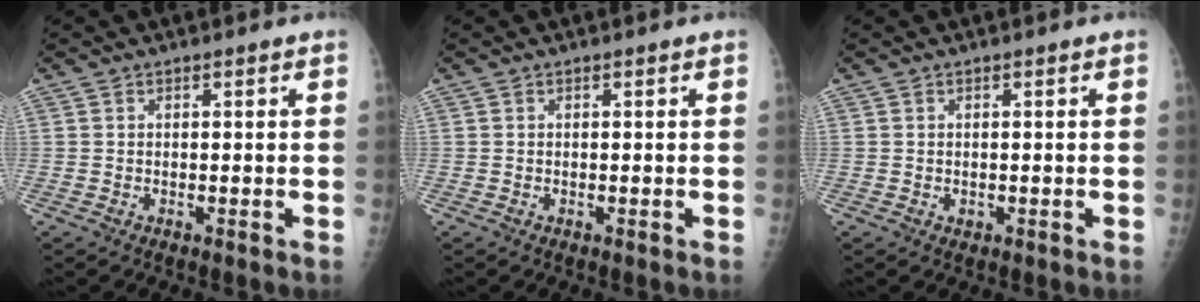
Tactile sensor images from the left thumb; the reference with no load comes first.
{"total": 0.0}
{"total": 0.9, "force": [-0.1, 0.8, 0.4], "torque": [-0.005, 0.000, 0.001]}